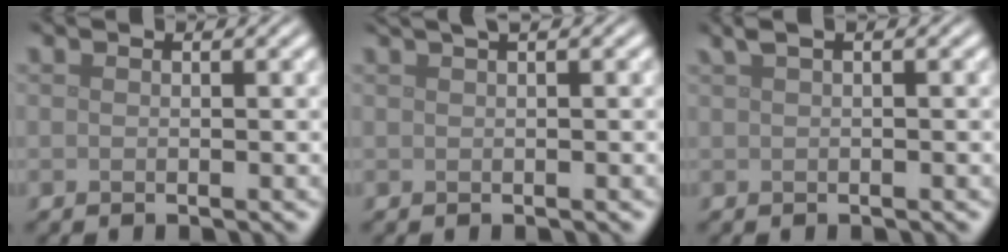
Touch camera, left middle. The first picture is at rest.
{"total": 2.1, "force": [1.2, 0.6, 1.6], "torque": [-0.021, 0.006, 0.014]}
{"total": 2.0, "force": [0.9, 0.6, 1.6], "torque": [-0.026, 0.008, 0.014]}